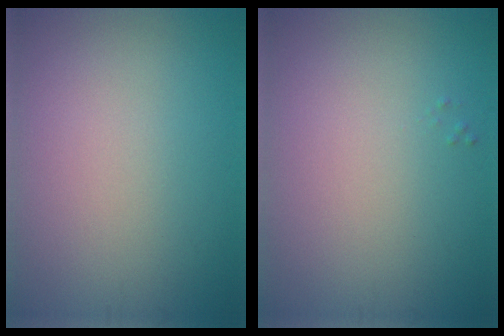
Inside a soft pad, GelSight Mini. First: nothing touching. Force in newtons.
{"total": 0.0}